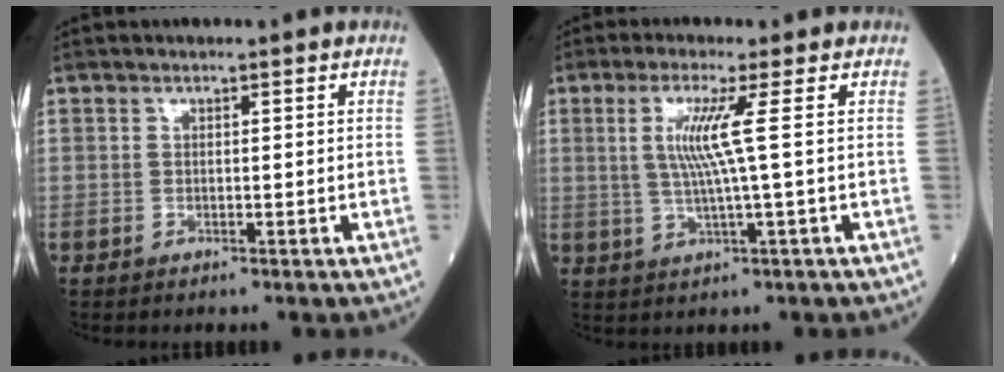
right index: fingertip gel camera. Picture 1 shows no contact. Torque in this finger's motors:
{"motor_torque": [1.07, 0.07, 0.57, 0.15]}